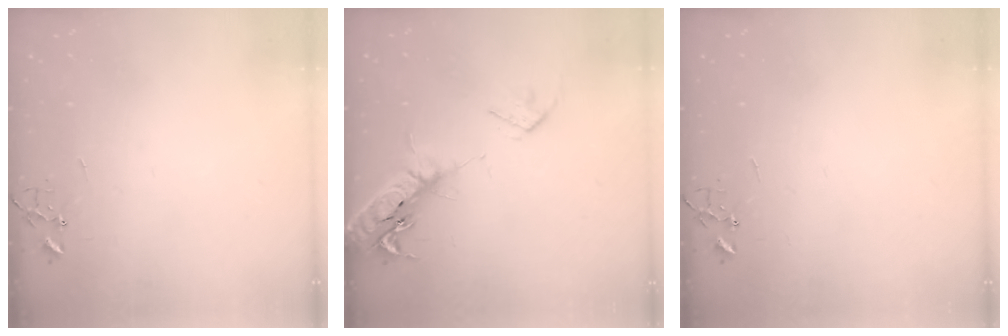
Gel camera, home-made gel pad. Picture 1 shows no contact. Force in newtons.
{"total": 18.4, "press": 17.9, "slide": 4.4}
{"total": 0.0}